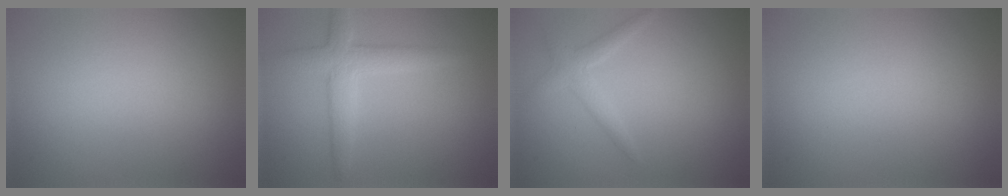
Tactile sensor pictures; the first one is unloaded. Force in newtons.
{"total": 3.4, "press": 3.4, "slide": 0.2}
{"total": 1.7, "press": 1.7, "slide": 0.0}
{"total": 0.0}